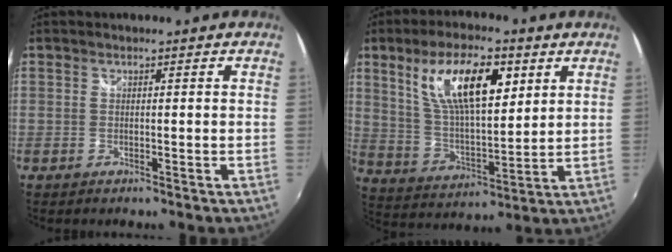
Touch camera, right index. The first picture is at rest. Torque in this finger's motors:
{"motor_torque": [1.50, 0.64, 0.84, 0.21]}